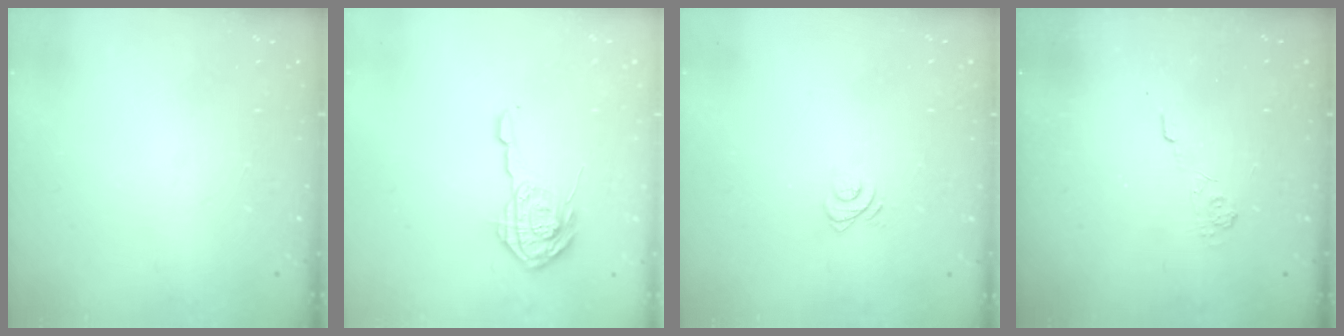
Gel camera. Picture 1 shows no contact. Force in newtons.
{"total": 11.1, "press": 11.1, "slide": 0.9}
{"total": 6.7, "press": 6.7, "slide": 0.5}
{"total": 1.9, "press": 1.3, "slide": 1.3}